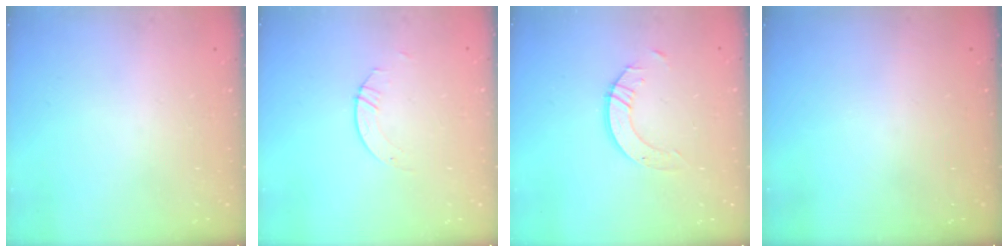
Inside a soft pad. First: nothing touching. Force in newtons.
{"total": 1.1, "press": 1.1, "slide": 0.1}
{"total": 4.8, "press": 4.7, "slide": 0.4}
{"total": 0.0}